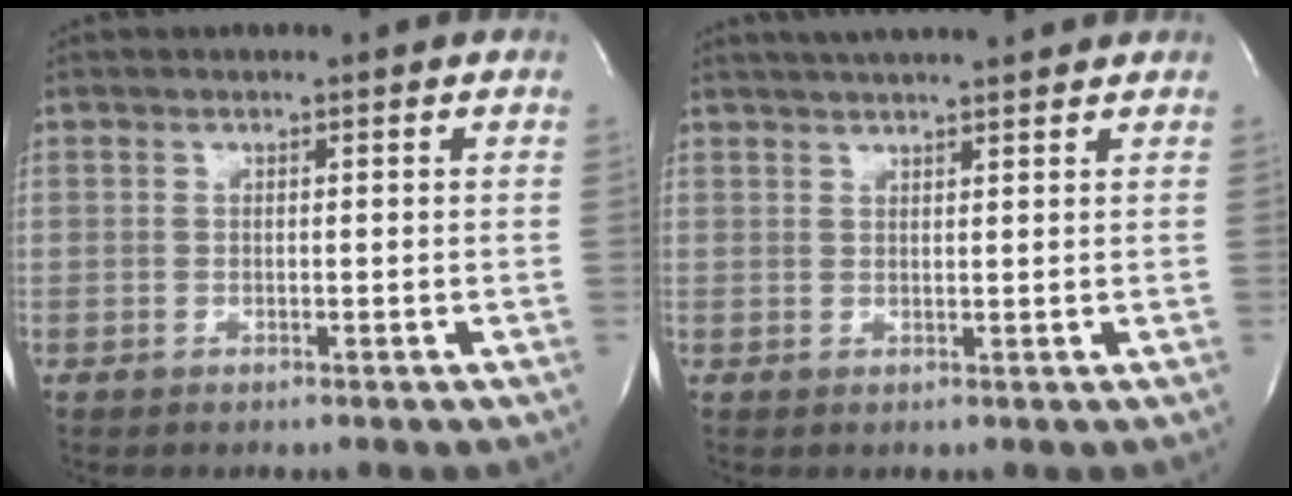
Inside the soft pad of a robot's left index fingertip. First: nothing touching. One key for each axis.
{"total": 8.1, "fx": 7.2, "fy": 0.2, "fz": 3.7, "tx": -0.062, "ty": 0.027, "tz": 0.100}